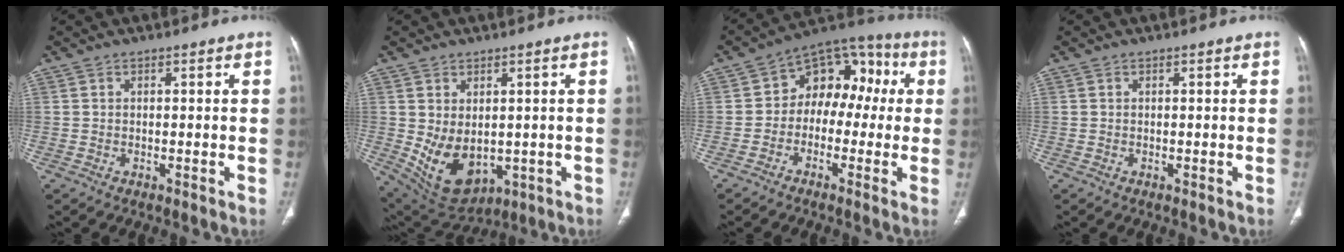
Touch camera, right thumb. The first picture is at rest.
{"total": 10.7, "force": [-0.8, 7.0, 8.0], "torque": [-0.126, -0.008, 0.022]}
{"total": 12.8, "force": [0.1, 9.2, 9.0], "torque": [-0.073, 0.053, -0.017]}
{"total": 0.0}